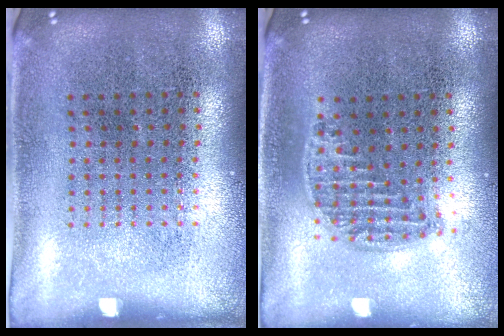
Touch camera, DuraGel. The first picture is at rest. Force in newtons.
{"total": 1.2, "press": 1.1, "slide": 0.5}